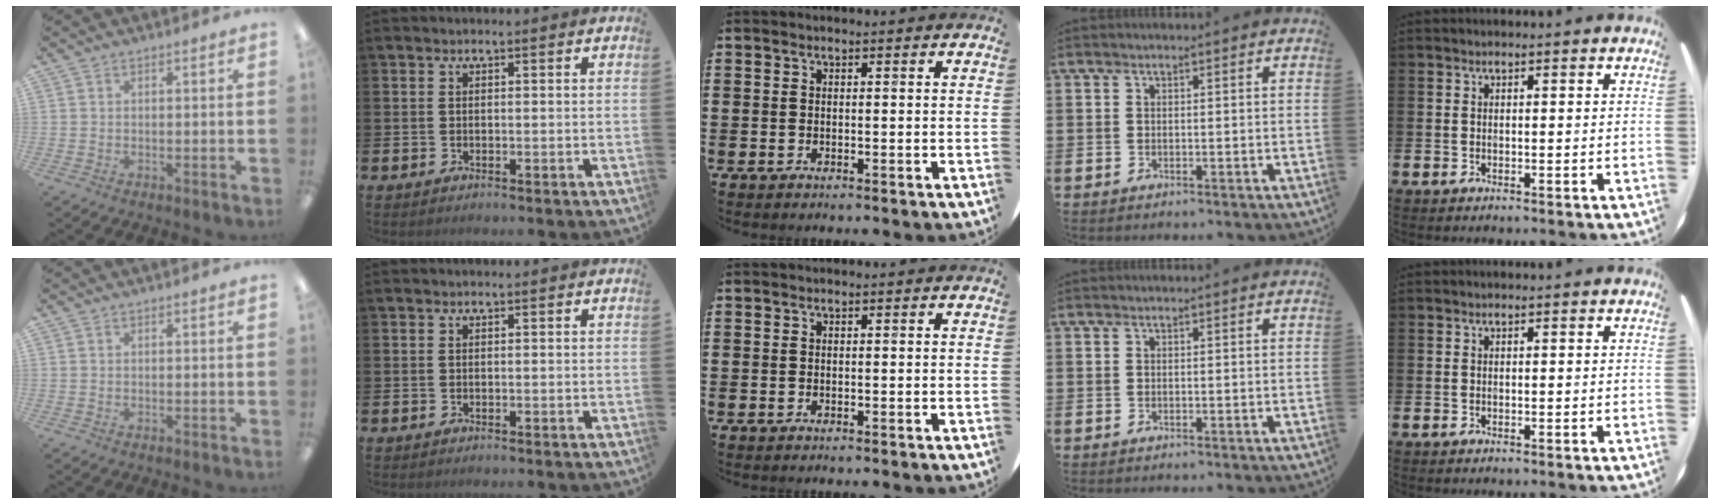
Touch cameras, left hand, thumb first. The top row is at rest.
{}